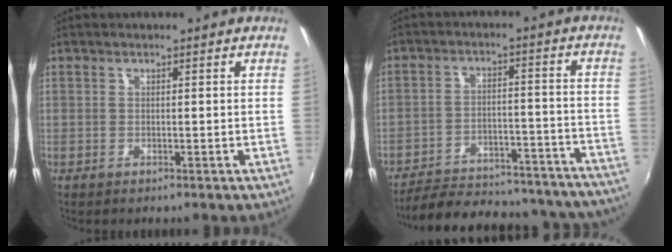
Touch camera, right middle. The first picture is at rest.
{"total": 29.2, "force": [-26.1, 8.0, 10.2], "torque": [-0.182, 0.017, -0.321]}